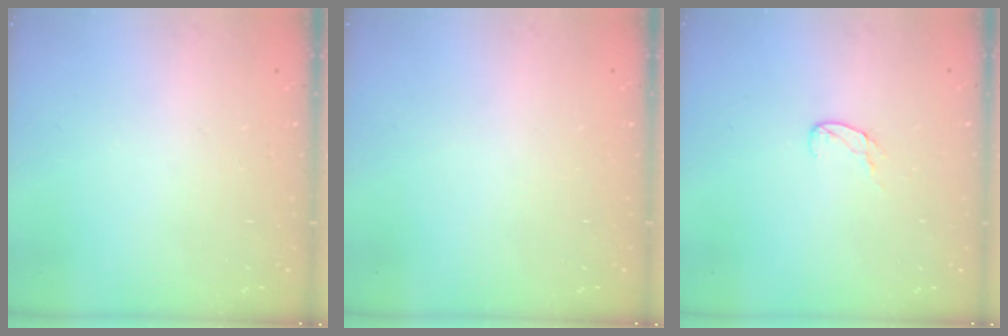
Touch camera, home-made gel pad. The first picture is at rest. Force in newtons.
{"total": 0.0}
{"total": 5.5, "press": 5.4, "slide": 0.5}